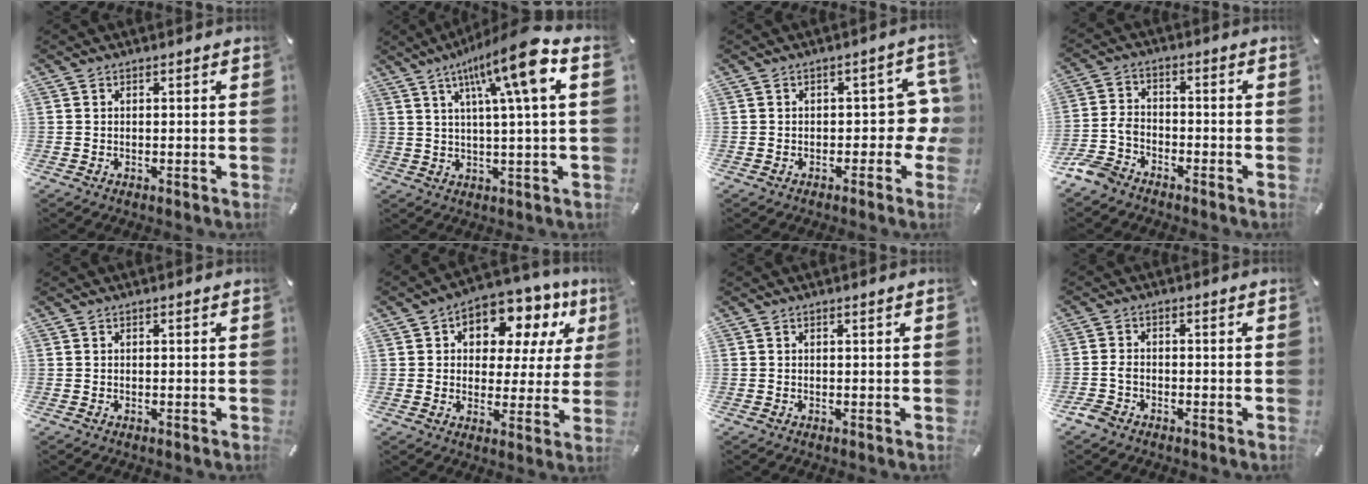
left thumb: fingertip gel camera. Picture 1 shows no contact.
{"total": 15.1, "force": [5.7, 2.1, 13.8], "torque": [-0.231, -0.014, 0.083]}
{"total": 7.0, "force": [-0.2, 4.3, 5.4], "torque": [-0.064, 0.006, -0.006]}
{"total": 7.0, "force": [-5.1, 3.9, 2.6], "torque": [-0.067, 0.020, -0.104]}
{"total": 0.0}
{"total": 10.9, "force": [5.7, 7.4, 5.6], "torque": [-0.084, -0.042, 0.101]}
{"total": 0.0}
{"total": 2.9, "force": [-1.9, 1.8, 1.2], "torque": [-0.035, 0.006, -0.041]}